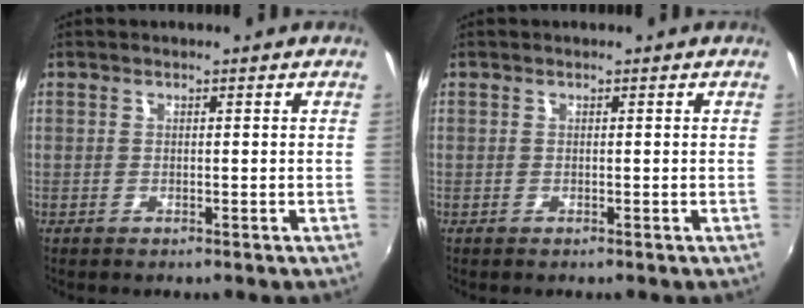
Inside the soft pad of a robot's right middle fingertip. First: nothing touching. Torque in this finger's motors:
{"motor_torque": [-0.06, 0.14, -0.01, 0.00]}